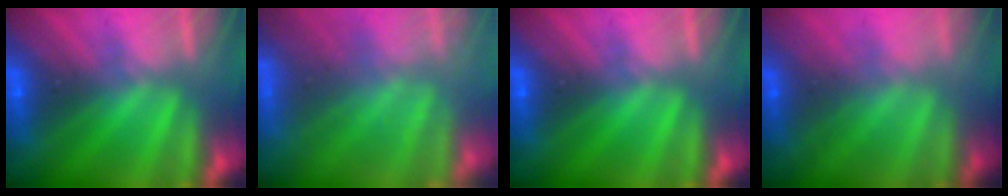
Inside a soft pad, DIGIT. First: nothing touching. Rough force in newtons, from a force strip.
{"total": 7.6}
{"total": 0.0}
{"total": 1.7}